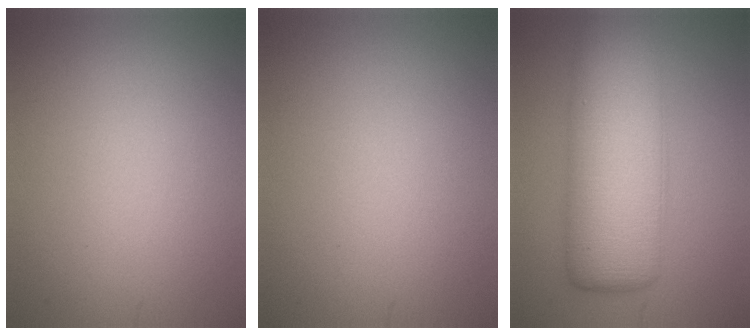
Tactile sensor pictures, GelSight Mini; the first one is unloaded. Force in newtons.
{"total": 0.0}
{"total": 10.3, "press": 10.3, "slide": 0.4}